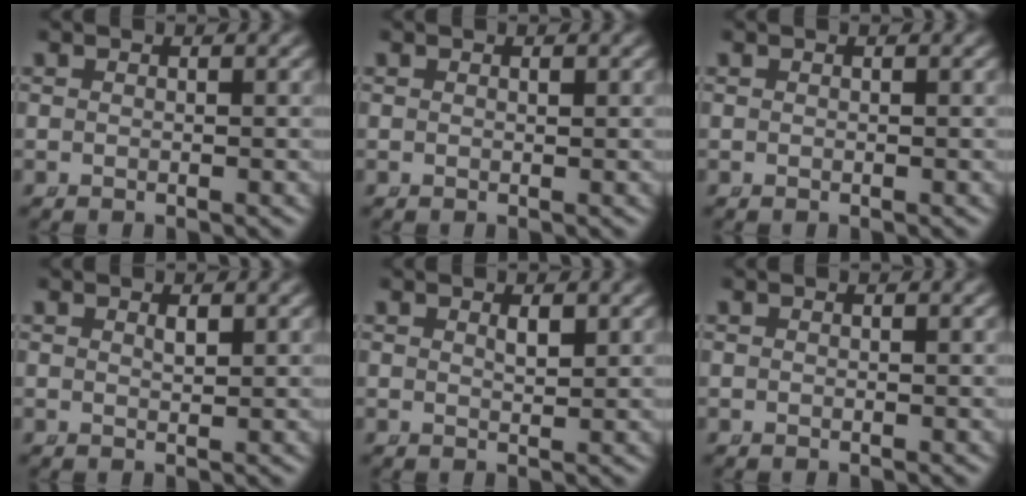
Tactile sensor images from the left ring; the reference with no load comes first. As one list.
[{"total": 0.0}, {"total": 0.0}, {"total": 0.7, "force": [0.4, -0.1, 0.6], "torque": [-0.011, -0.010, 0.015]}, {"total": 1.0, "force": [0.6, 0.0, 0.9], "torque": [-0.014, -0.010, 0.016]}, {"total": 0.0}]